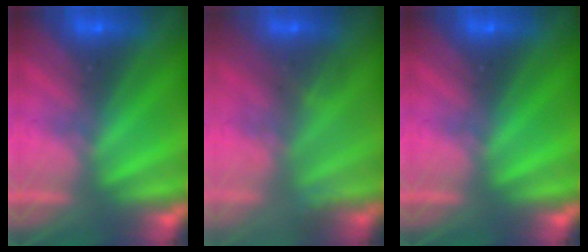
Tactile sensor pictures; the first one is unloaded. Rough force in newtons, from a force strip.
{"total": 2.8}
{"total": 0.0}